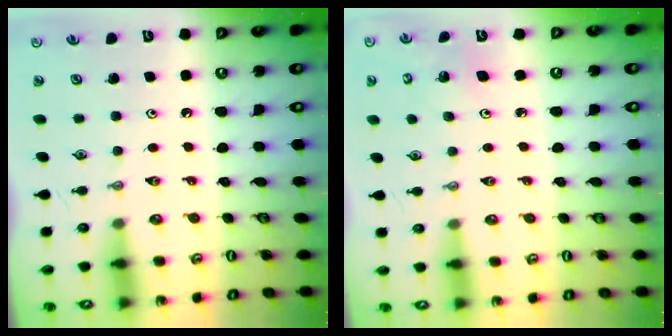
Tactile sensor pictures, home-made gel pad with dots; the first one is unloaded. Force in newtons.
{"total": 4.2, "press": 4.1, "slide": 0.9}